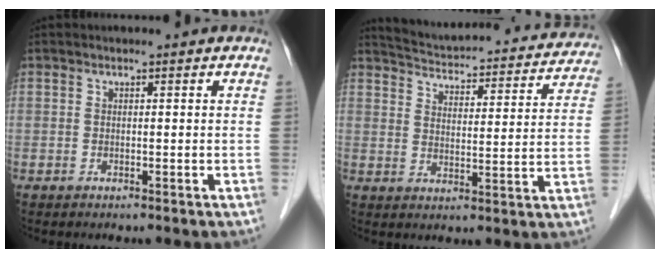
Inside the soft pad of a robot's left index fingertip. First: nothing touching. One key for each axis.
{"total": 22.7, "fx": 21.2, "fy": 4.7, "fz": 6.6, "tx": -0.102, "ty": -0.019, "tz": 0.266}